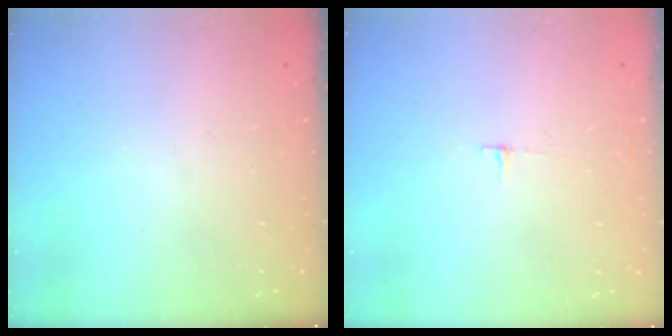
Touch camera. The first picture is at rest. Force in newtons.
{"total": 3.3, "press": 3.3, "slide": 0.4}